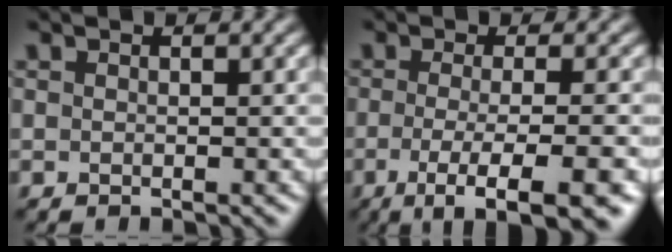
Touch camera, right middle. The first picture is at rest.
{"total": 8.1, "force": [-3.5, 2.2, 6.9], "torque": [-0.085, -0.010, -0.053]}